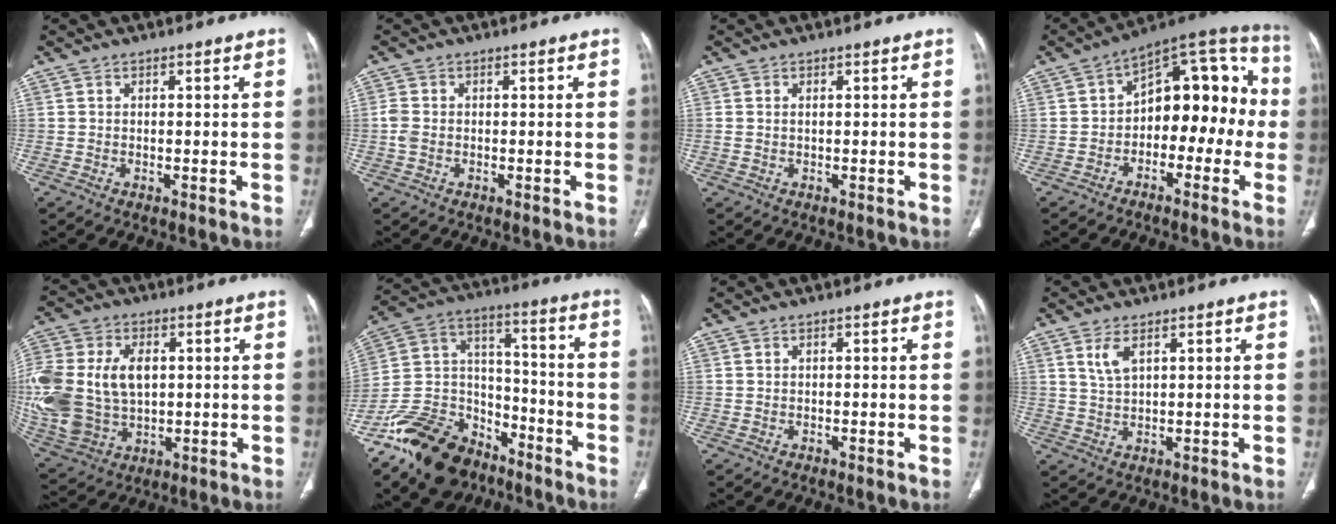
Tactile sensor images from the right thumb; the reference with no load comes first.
{"total": 2.2, "force": [-0.4, 1.6, 1.4], "torque": [-0.037, 0.002, -0.011]}
{"total": 1.1, "force": [0.1, 0.6, 0.8], "torque": [-0.028, 0.008, 0.006]}
{"total": 16.4, "force": [-1.7, 10.1, 12.8], "torque": [-0.117, 0.060, -0.039]}
{"total": 25.0, "force": [1.9, 17.7, 17.5], "torque": [-0.426, 0.011, 0.056]}
{"total": 21.2, "force": [-14.5, 12.4, 9.4], "torque": [-0.152, 0.092, -0.253]}
{"total": 0.0}
{"total": 3.6, "force": [1.9, 1.5, 2.7], "torque": [-0.058, -0.007, 0.046]}